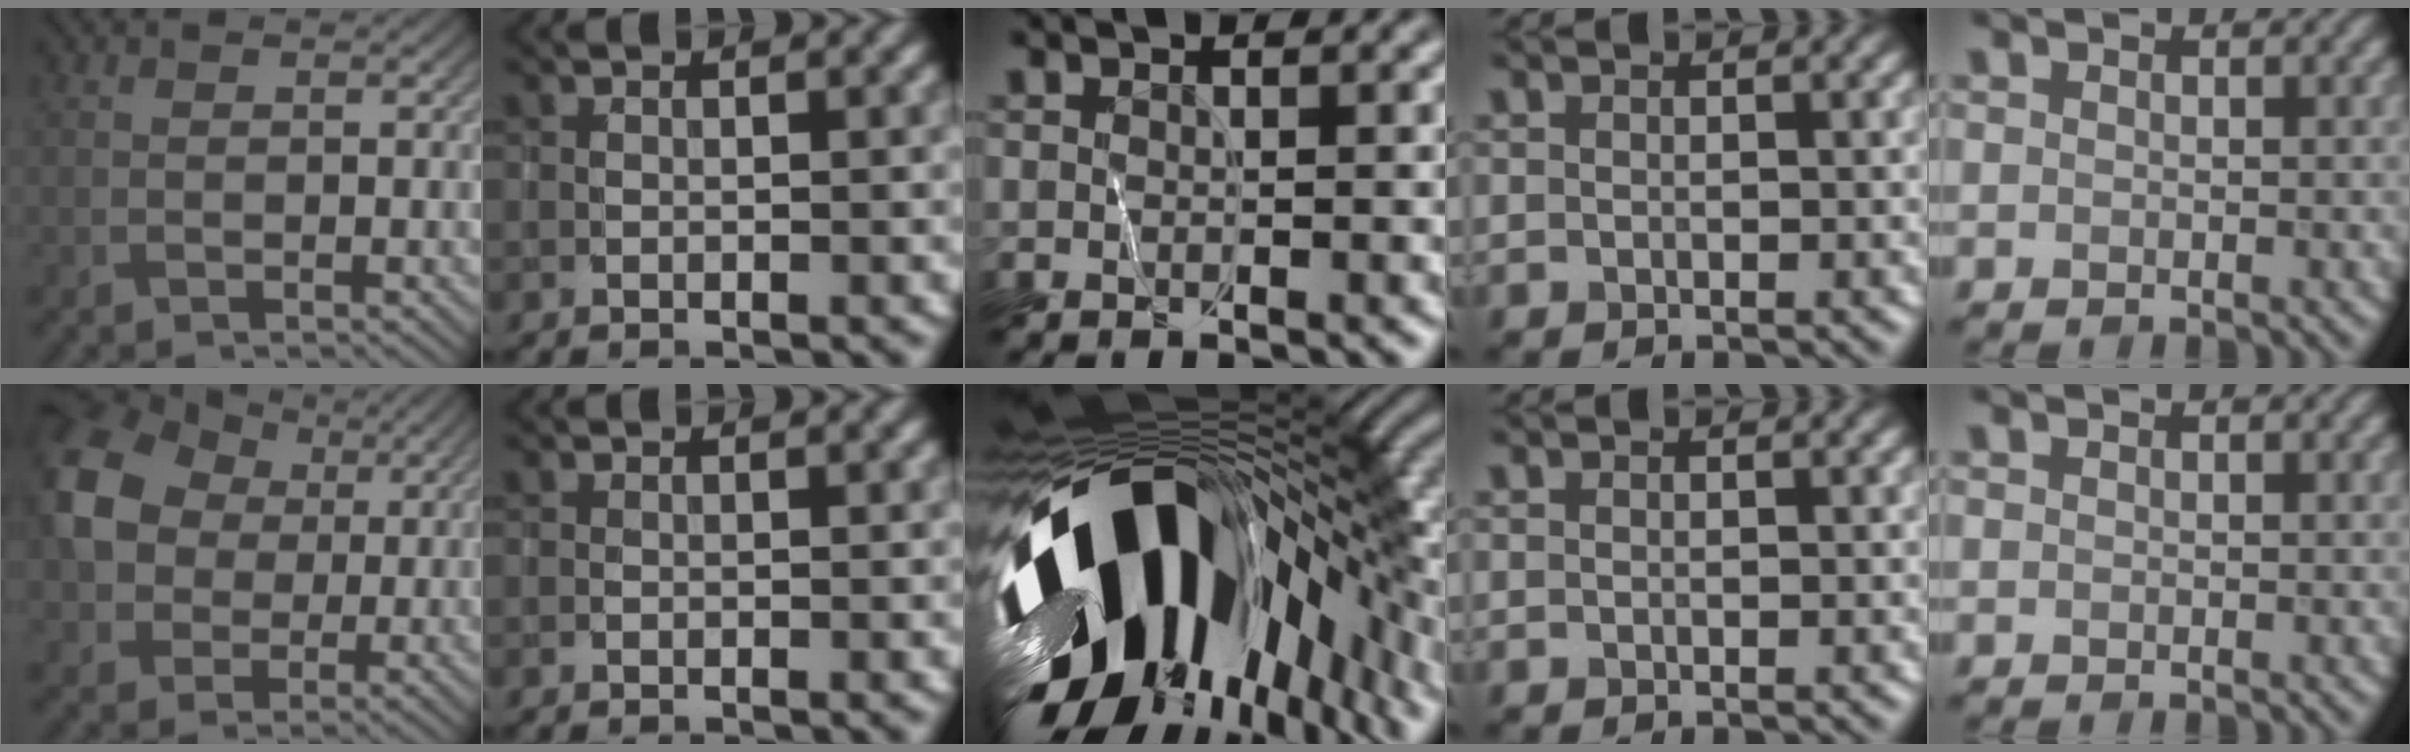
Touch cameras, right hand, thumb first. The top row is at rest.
{"thumb": {"total": 13.7, "force": [2.4, 11.0, 7.9], "torque": [-0.201, 0.009, 0.040]}, "middle": {"total": 18.1, "force": [-5.0, 10.3, 14.0], "torque": [-0.259, -0.019, -0.080]}}